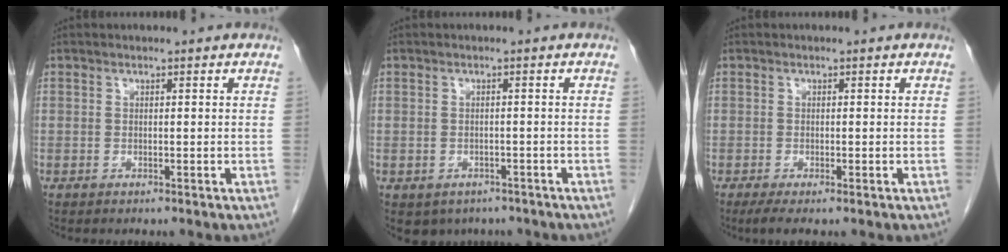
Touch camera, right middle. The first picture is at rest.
{"total": 5.2, "force": [-3.7, 3.4, 1.2], "torque": [-0.008, 0.008, -0.044]}
{"total": 2.7, "force": [-1.6, 0.6, 2.1], "torque": [-0.039, -0.008, -0.027]}